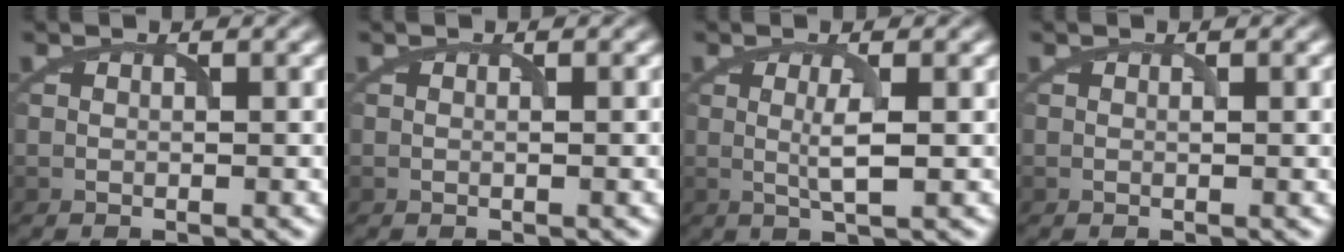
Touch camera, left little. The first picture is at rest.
{"total": 0.7, "force": [0.1, 0.3, 0.7], "torque": [-0.003, -0.005, -0.001]}
{"total": 2.2, "force": [0.0, 0.3, 2.1], "torque": [-0.038, -0.001, 0.003]}
{"total": 0.6, "force": [0.1, 0.1, 0.6], "torque": [-0.006, 0.000, 0.002]}